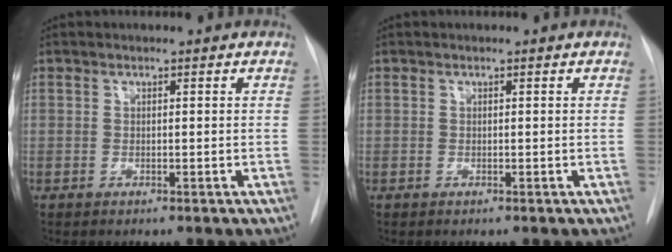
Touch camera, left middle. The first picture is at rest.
{"total": 0.0}